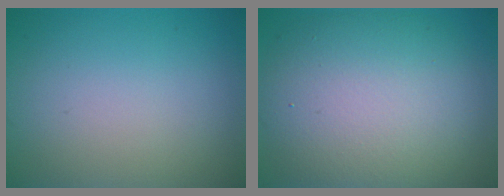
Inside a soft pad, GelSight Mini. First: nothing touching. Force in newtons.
{"total": 11.2, "press": 11.2, "slide": 0.9}